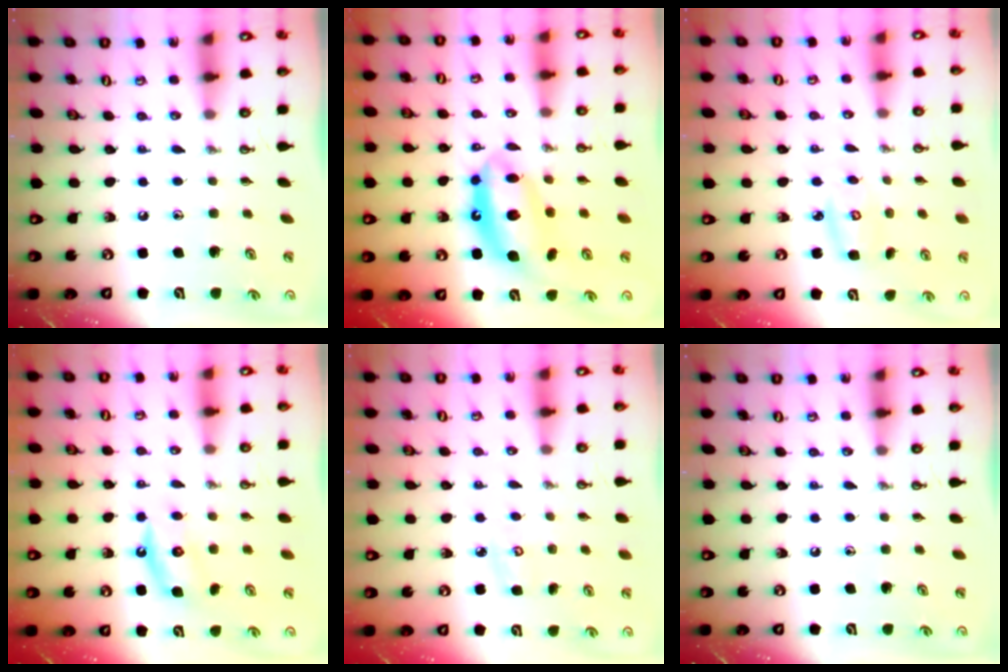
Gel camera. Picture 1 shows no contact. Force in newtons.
{"total": 12.1, "press": 12.0, "slide": 1.0}
{"total": 5.1, "press": 5.1, "slide": 0.2}
{"total": 5.0, "press": 4.9, "slide": 0.9}
{"total": 3.4, "press": 3.4, "slide": 0.3}
{"total": 0.0}